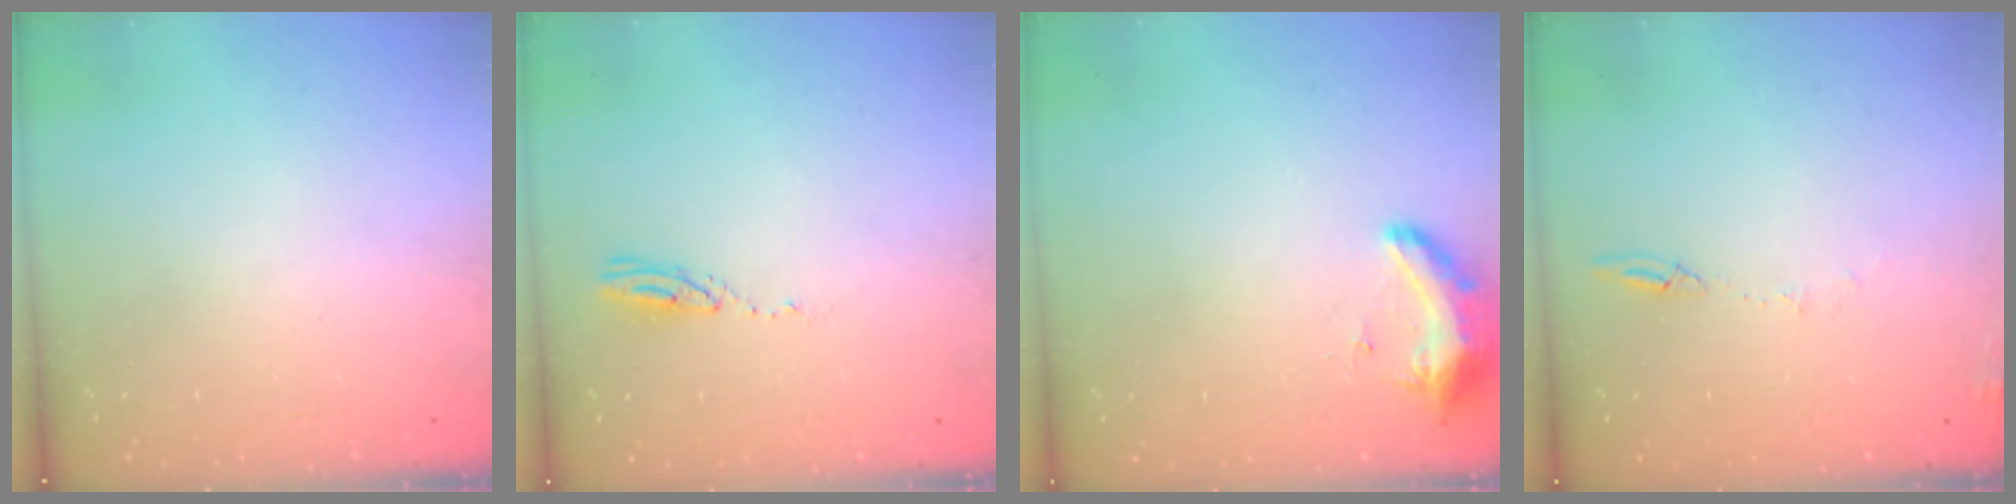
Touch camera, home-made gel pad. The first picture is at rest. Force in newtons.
{"total": 3.5, "press": 3.5, "slide": 0.3}
{"total": 11.0, "press": 9.7, "slide": 5.3}
{"total": 5.2, "press": 5.1, "slide": 0.7}